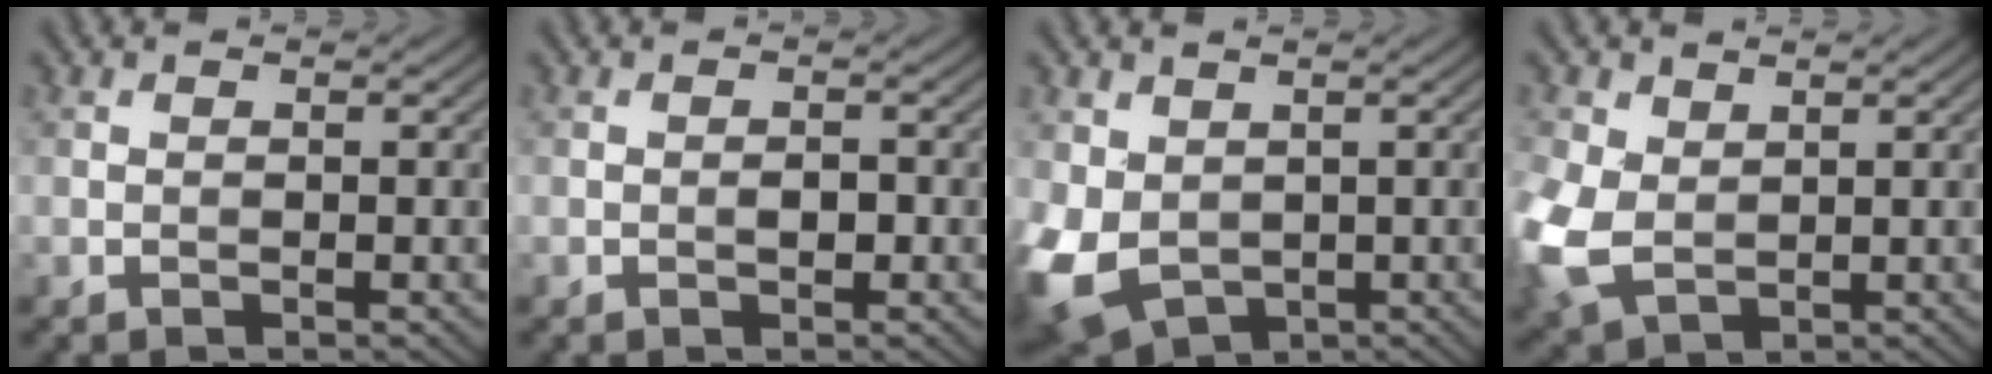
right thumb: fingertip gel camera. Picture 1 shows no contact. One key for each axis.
{"total": 1.3, "fx": -0.3, "fy": 0.7, "fz": 1.1, "tx": -0.015, "ty": 0.004, "tz": -0.007}
{"total": 8.4, "fx": -0.1, "fy": 6.4, "fz": 5.5, "tx": -0.171, "ty": -0.021, "tz": 0.001}
{"total": 7.7, "fx": 1.0, "fy": 5.6, "fz": 5.1, "tx": -0.171, "ty": -0.005, "tz": 0.019}